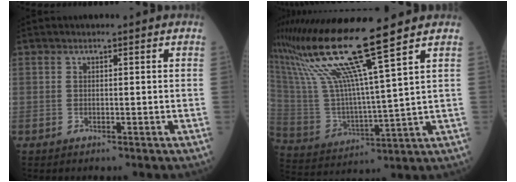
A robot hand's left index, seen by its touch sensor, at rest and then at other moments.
{"total": 15.8, "force": [11.3, -2.4, 10.8], "torque": [-0.214, -0.005, 0.217]}